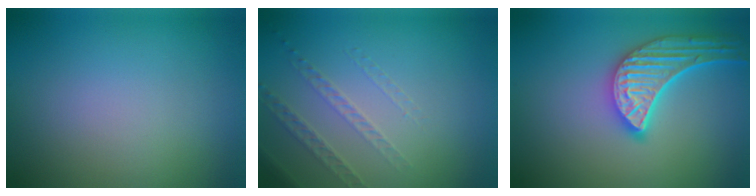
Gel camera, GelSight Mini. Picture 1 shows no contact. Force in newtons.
{"total": 1.4, "press": 1.0, "slide": 0.9}
{"total": 5.2, "press": 4.7, "slide": 2.2}